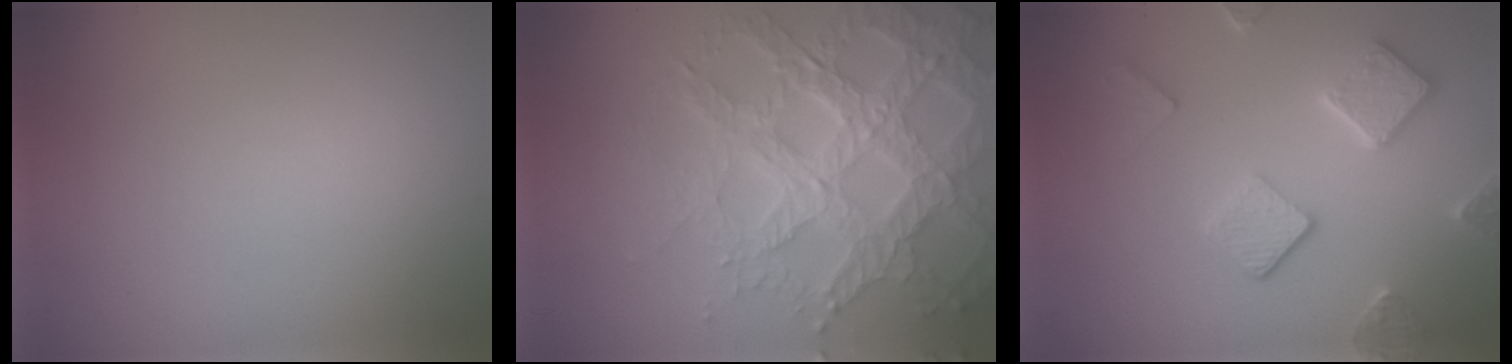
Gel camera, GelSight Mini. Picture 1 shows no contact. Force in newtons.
{"total": 7.0, "press": 6.8, "slide": 1.7}
{"total": 5.0, "press": 3.9, "slide": 3.2}